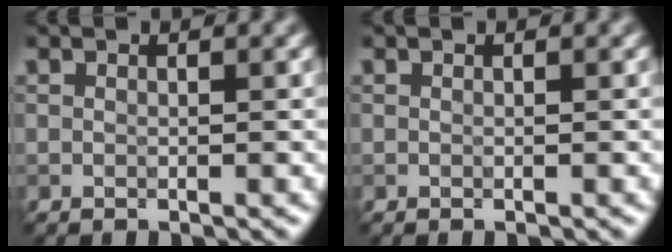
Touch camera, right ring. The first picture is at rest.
{"total": 0.0}